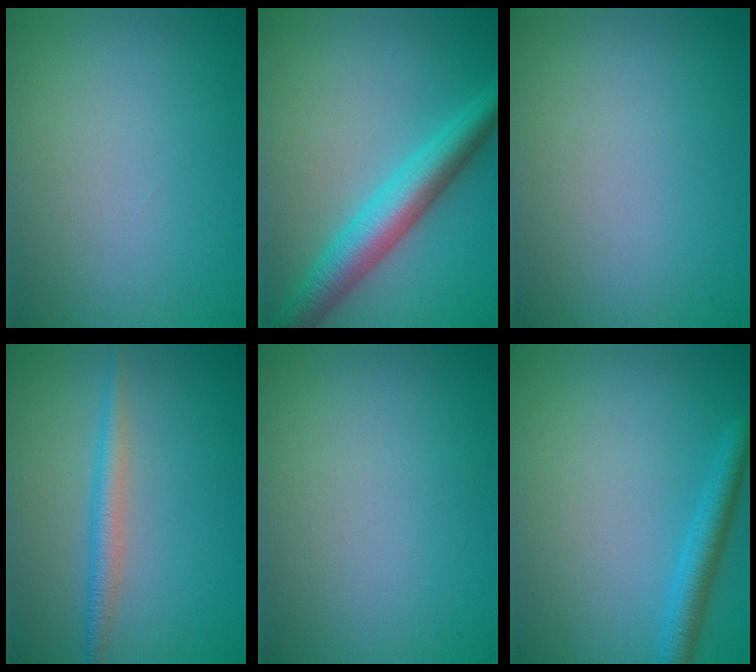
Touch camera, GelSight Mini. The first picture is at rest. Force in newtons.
{"total": 5.8, "press": 5.8, "slide": 0.1}
{"total": 0.0}
{"total": 2.3, "press": 2.3, "slide": 0.1}
{"total": 0.0}
{"total": 2.8, "press": 2.8, "slide": 0.1}